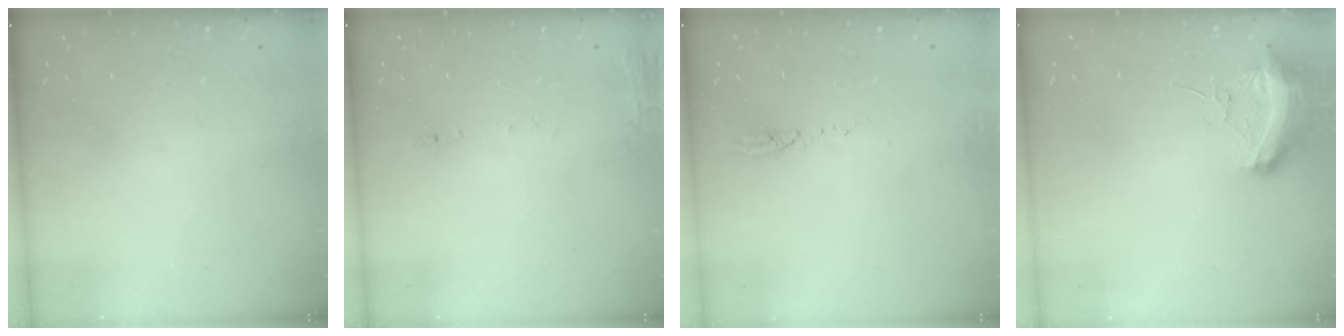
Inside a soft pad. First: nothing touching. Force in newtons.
{"total": 7.2, "press": 7.2, "slide": 0.7}
{"total": 4.1, "press": 3.9, "slide": 1.4}
{"total": 9.6, "press": 9.6, "slide": 0.8}